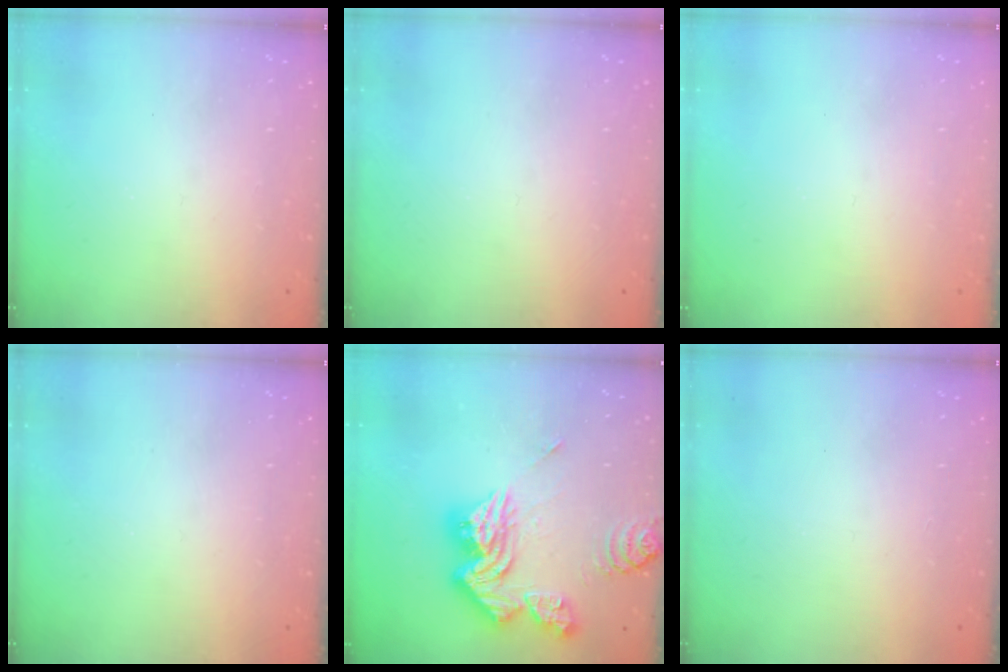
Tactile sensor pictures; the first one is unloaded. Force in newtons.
{"total": 0.0}
{"total": 0.5, "press": 0.5, "slide": 0.1}
{"total": 0.0}
{"total": 18.2, "press": 18.1, "slide": 1.9}
{"total": 0.0}